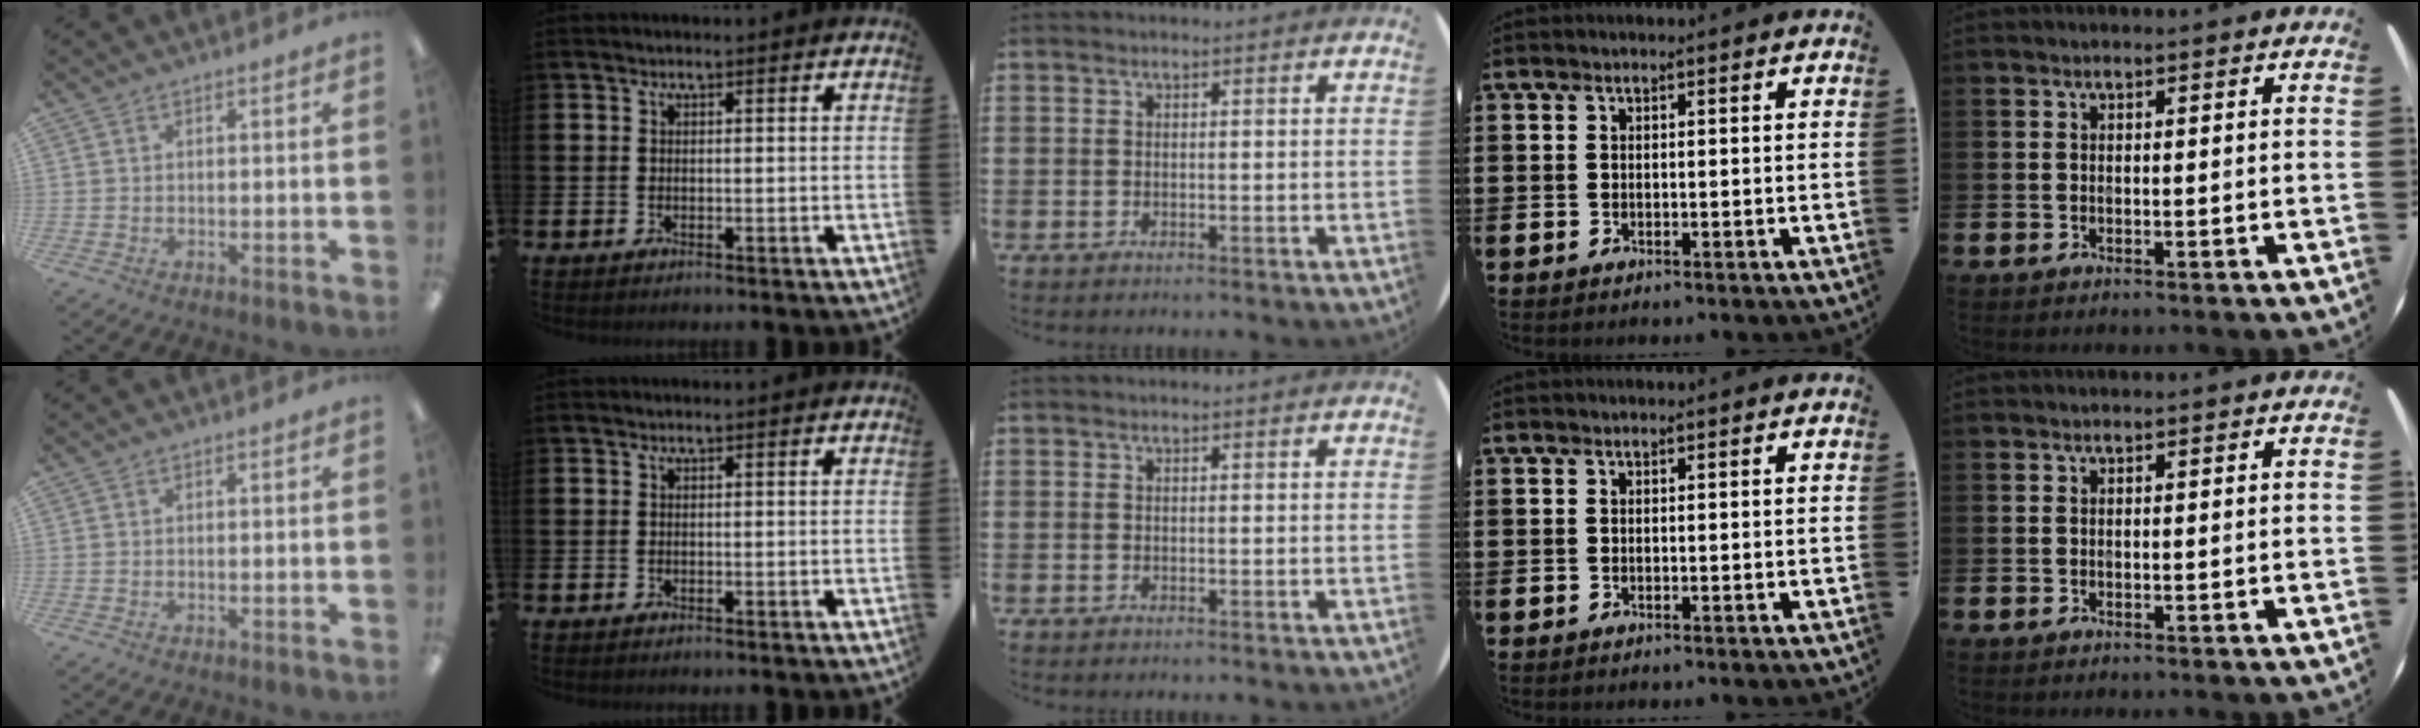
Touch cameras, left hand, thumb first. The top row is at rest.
{}